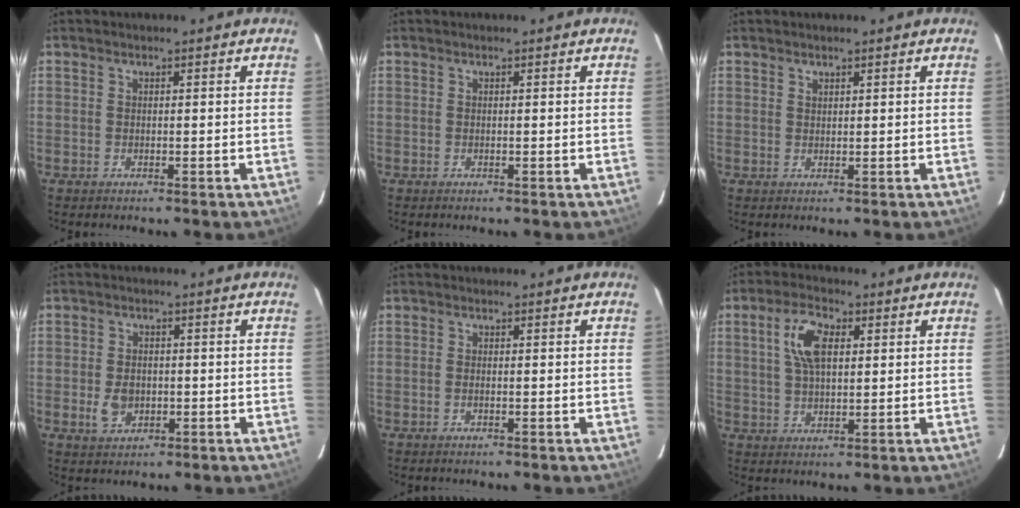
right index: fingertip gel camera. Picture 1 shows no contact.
{"total": 0.0}
{"total": 0.7, "force": [0.7, 0.3, 0.1], "torque": [-0.002, 0.002, 0.013]}
{"total": 4.7, "force": [-1.1, 3.5, 3.1], "torque": [-0.062, 0.001, -0.012]}
{"total": 0.8, "force": [-0.3, 0.3, 0.7], "torque": [-0.016, 0.000, -0.006]}
{"total": 7.8, "force": [2.3, 3.8, 6.4], "torque": [-0.121, 0.014, 0.044]}